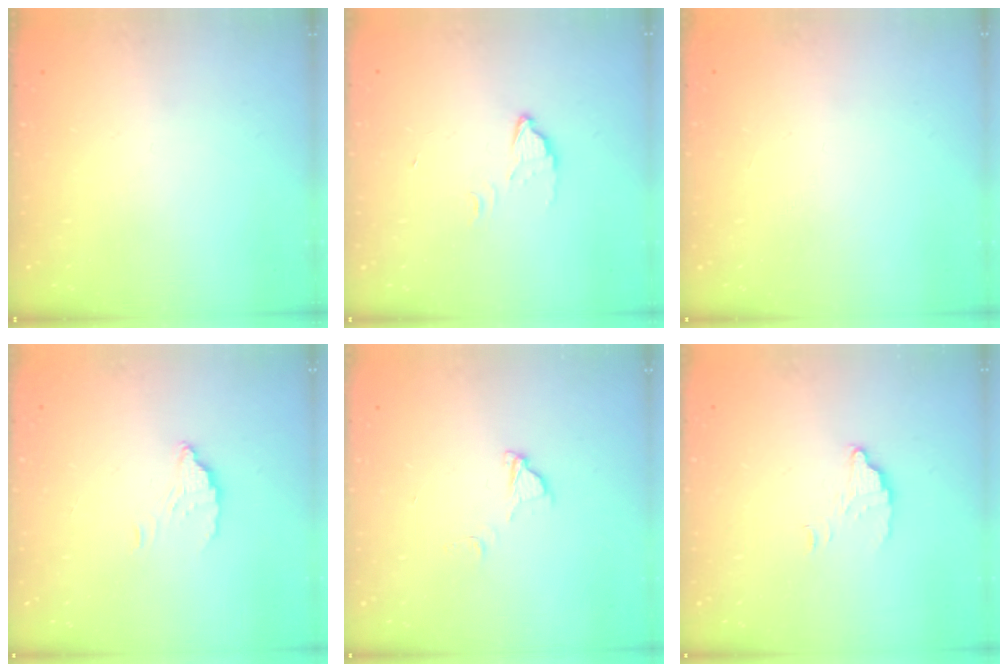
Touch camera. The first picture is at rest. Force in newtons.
{"total": 3.4, "press": 3.4, "slide": 0.3}
{"total": 2.2, "press": 2.2, "slide": 0.1}
{"total": 3.6, "press": 3.6, "slide": 0.3}
{"total": 4.5, "press": 4.5, "slide": 0.4}
{"total": 3.7, "press": 3.7, "slide": 0.2}